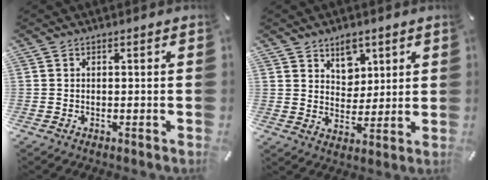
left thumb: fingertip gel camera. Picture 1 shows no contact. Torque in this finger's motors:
{"motor_torque": [0.46, -0.33, 0.14, -0.07, 0.05]}